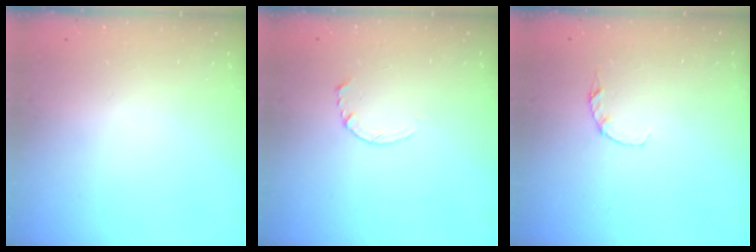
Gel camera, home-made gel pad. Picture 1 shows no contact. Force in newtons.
{"total": 3.5, "press": 3.5, "slide": 0.4}
{"total": 1.2, "press": 1.1, "slide": 0.3}